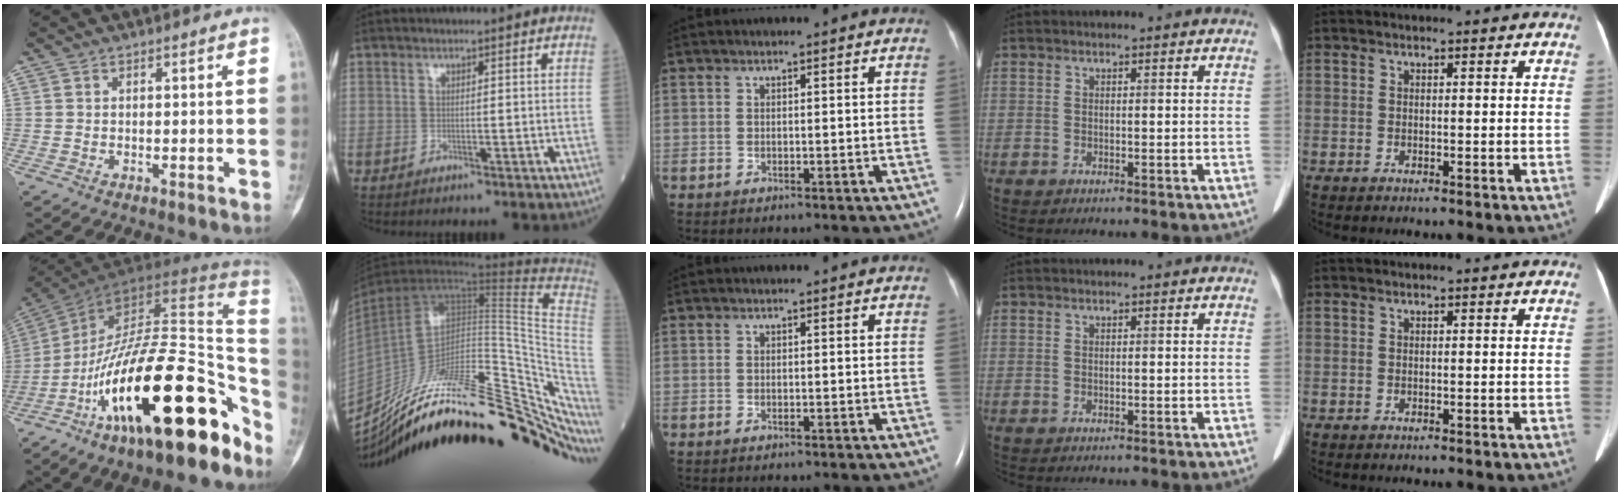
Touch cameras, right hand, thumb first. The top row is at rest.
{"thumb": {"total": 31.9, "force": [-15.1, 11.5, 25.7], "torque": [-0.311, 0.087, -0.241]}, "index": {"total": 36.3, "force": [-21.3, 11.6, 27.1], "torque": [-0.382, -0.001, -0.325]}}